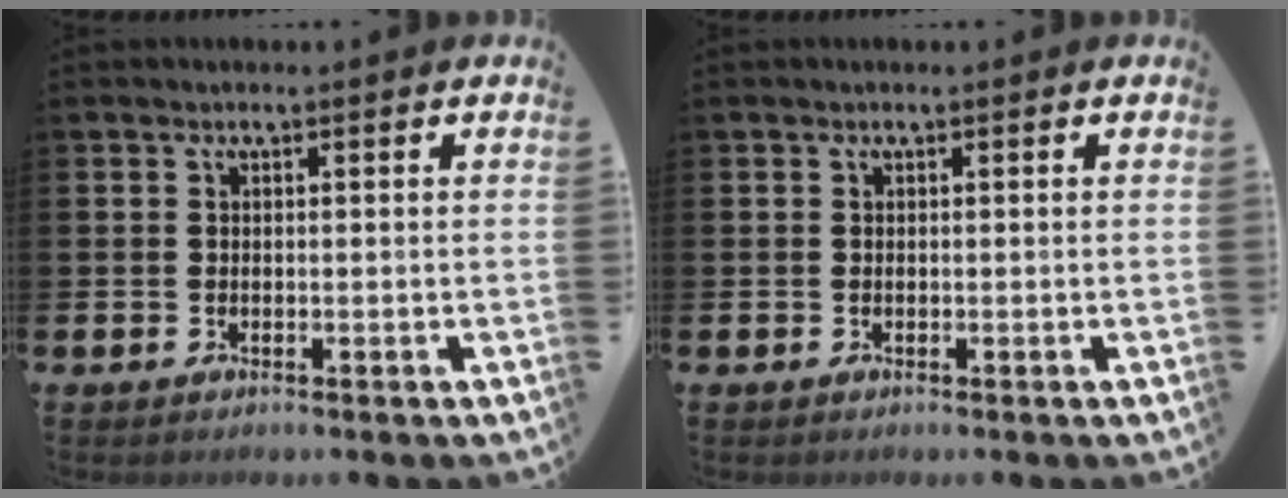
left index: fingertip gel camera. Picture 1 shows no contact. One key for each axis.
{"total": 0.0}